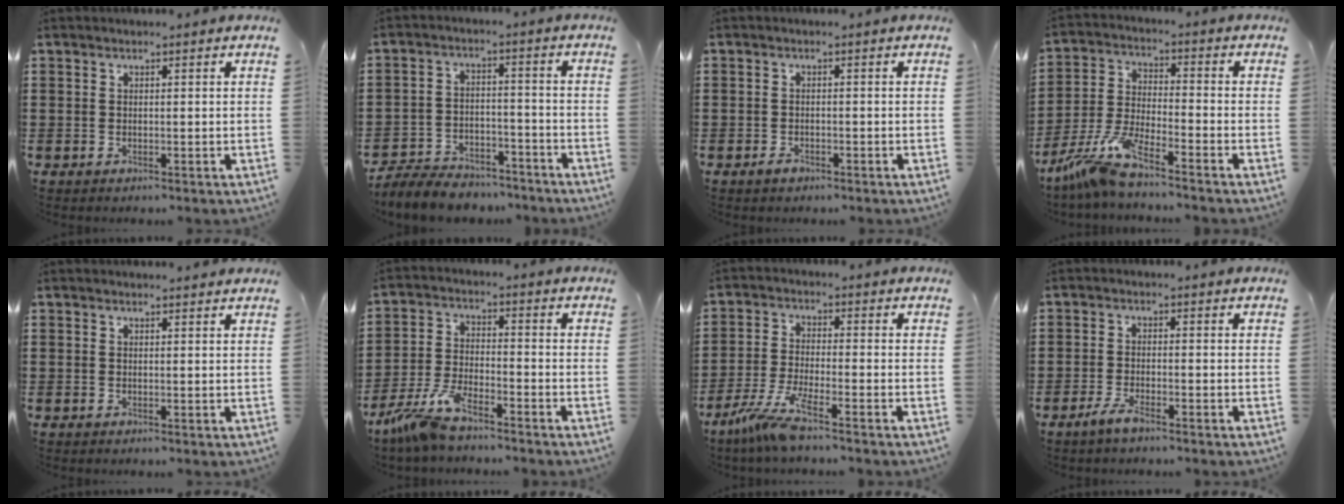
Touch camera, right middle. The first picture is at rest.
{"total": 6.7, "force": [-6.4, 1.5, 1.1], "torque": [-0.024, 0.015, -0.128]}
{"total": 1.4, "force": [-1.0, 0.8, 0.4], "torque": [-0.009, 0.000, -0.022]}
{"total": 7.8, "force": [-6.7, 0.1, 4.1], "torque": [-0.109, -0.016, -0.139]}
{"total": 0.6, "force": [0.6, 0.0, 0.2], "torque": [0.003, -0.004, 0.009]}
{"total": 7.0, "force": [-5.9, 1.1, 3.6], "torque": [-0.099, -0.010, -0.120]}
{"total": 6.5, "force": [-4.9, -0.1, 4.2], "torque": [-0.099, -0.022, -0.098]}
{"total": 3.0, "force": [-2.1, 0.5, 2.0], "torque": [-0.047, -0.001, -0.045]}